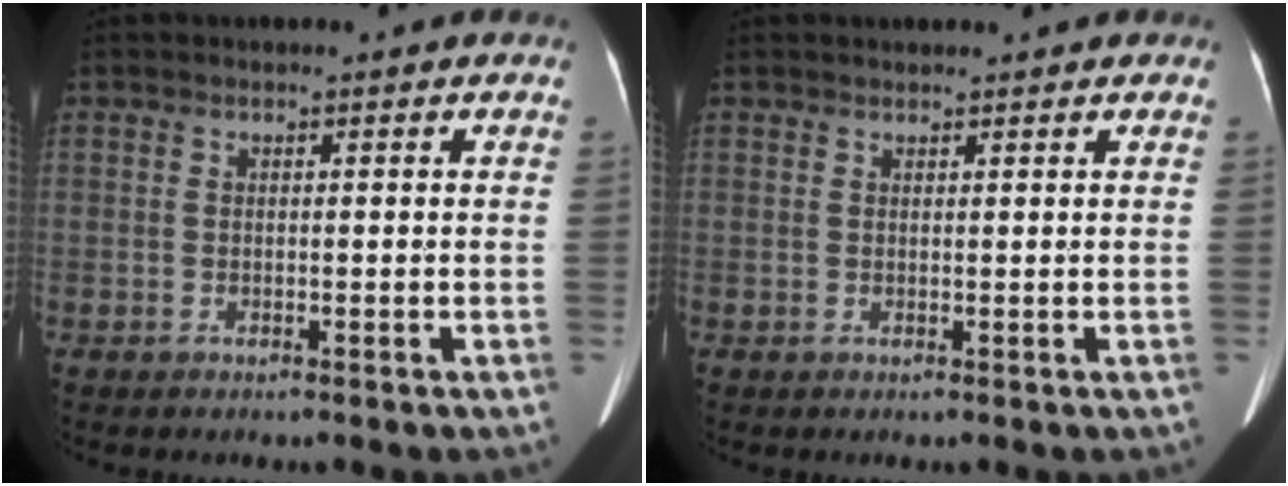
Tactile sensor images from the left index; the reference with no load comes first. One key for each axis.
{"total": 2.4, "fx": 2.1, "fy": 0.7, "fz": 0.8, "tx": -0.007, "ty": 0.022, "tz": 0.025}